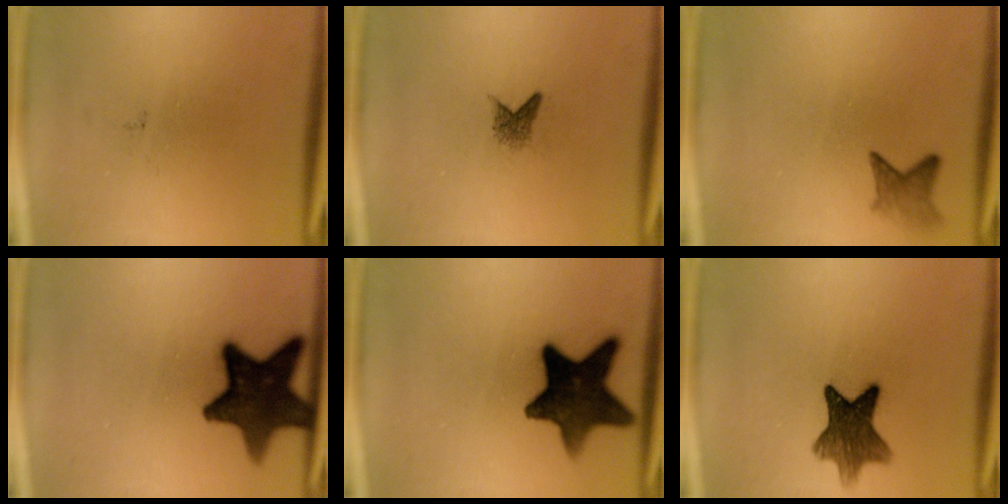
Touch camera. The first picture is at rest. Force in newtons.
{"total": 1.6}
{"total": 2.4}
{"total": 14.6}
{"total": 14.5}
{"total": 9.3}